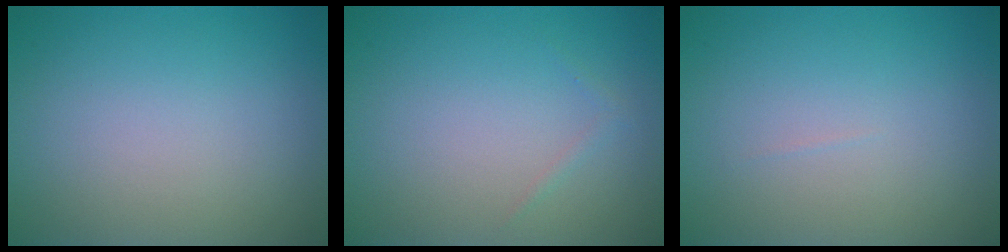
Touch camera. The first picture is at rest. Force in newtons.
{"total": 0.5, "press": 0.5, "slide": 0.0}
{"total": 0.0}